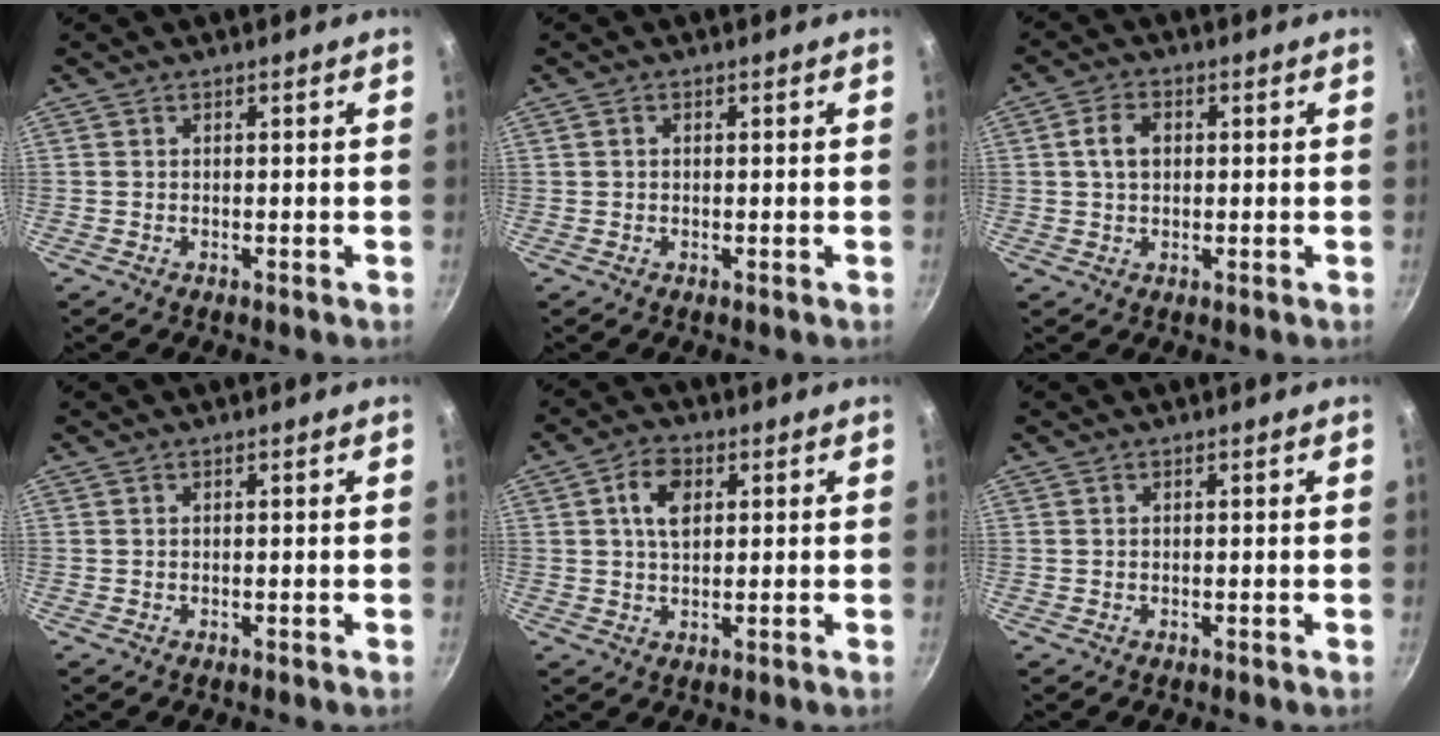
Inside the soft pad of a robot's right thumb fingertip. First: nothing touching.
{"total": 0.5, "force": [0.0, 0.4, 0.3], "torque": [-0.006, 0.004, 0.001]}
{"total": 4.7, "force": [0.6, 3.3, 3.3], "torque": [-0.049, 0.009, 0.008]}
{"total": 0.0}
{"total": 5.7, "force": [1.5, 3.5, 4.2], "torque": [-0.060, 0.002, 0.023]}
{"total": 0.0}